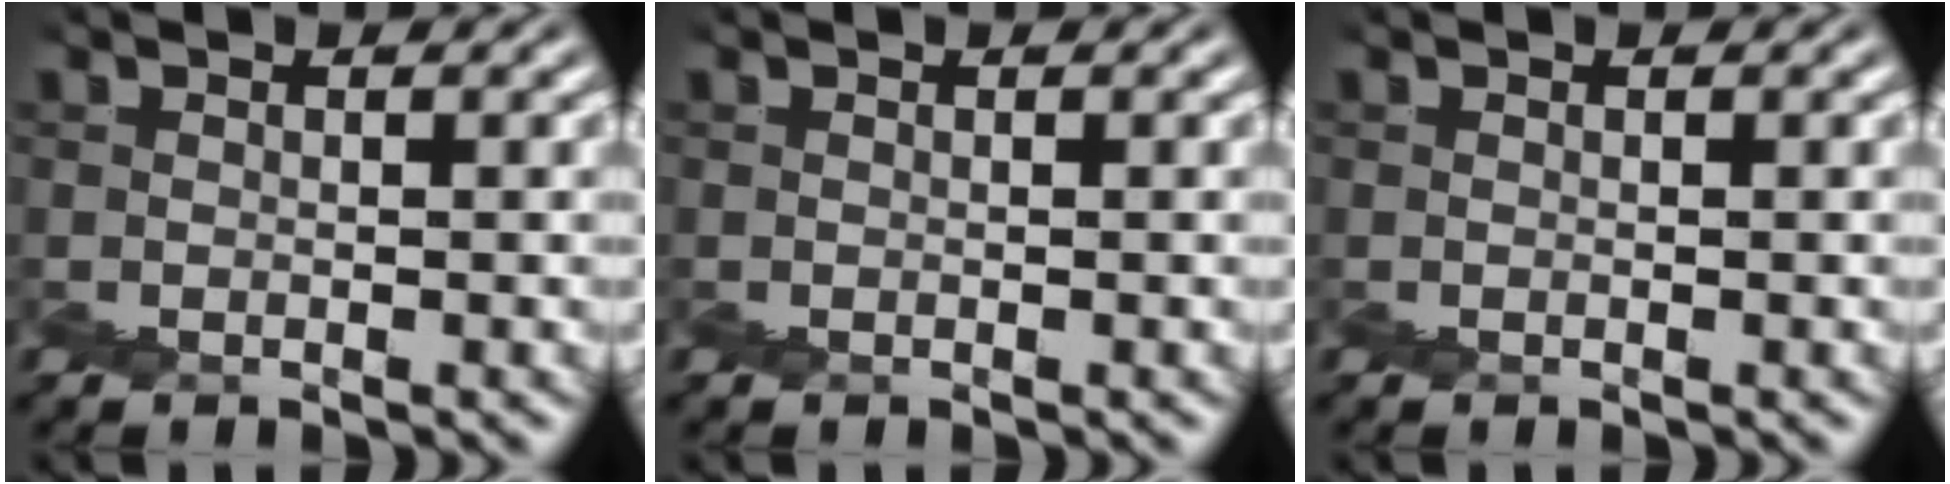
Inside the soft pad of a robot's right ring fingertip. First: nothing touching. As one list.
[{"total": 0.0}, {"total": 0.0}]